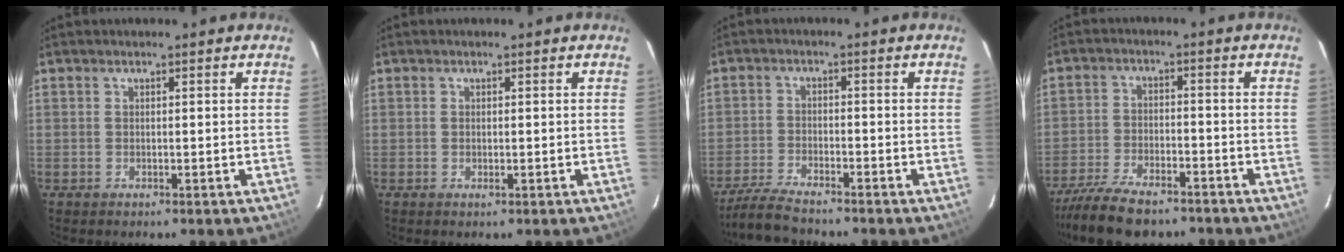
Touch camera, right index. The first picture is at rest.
{"total": 0.6, "force": [-0.1, 0.4, 0.5], "torque": [-0.008, 0.001, -0.001]}
{"total": 7.8, "force": [-6.9, 1.0, 3.3], "torque": [-0.091, -0.017, -0.127]}
{"total": 14.1, "force": [-11.5, 4.8, 6.6], "torque": [-0.155, -0.016, -0.197]}